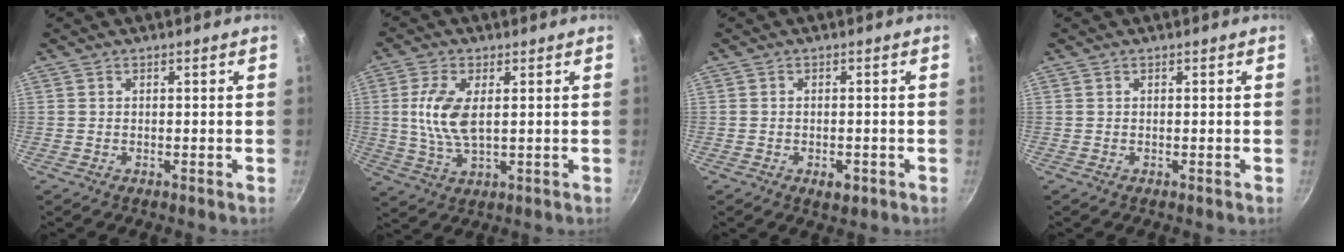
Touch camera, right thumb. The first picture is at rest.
{"total": 8.7, "force": [1.3, 4.2, 7.5], "torque": [-0.153, -0.002, 0.027]}
{"total": 2.8, "force": [-1.2, 1.6, 2.0], "torque": [-0.026, 0.004, -0.015]}
{"total": 0.0}